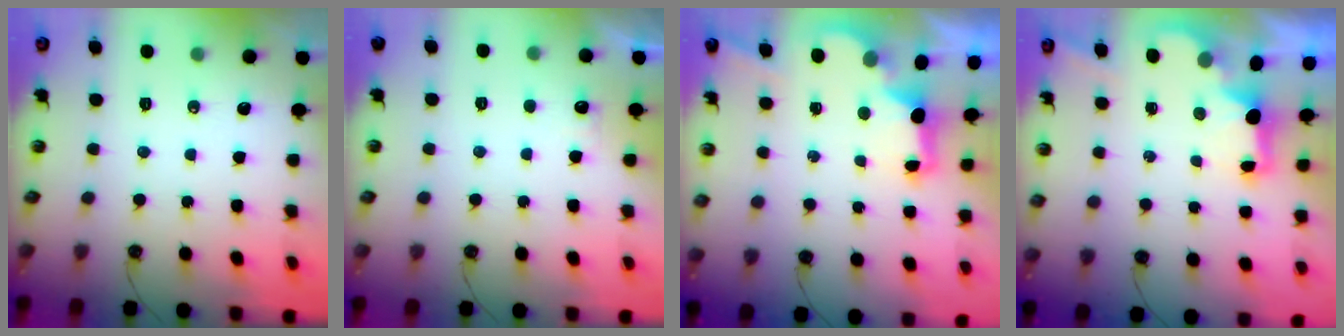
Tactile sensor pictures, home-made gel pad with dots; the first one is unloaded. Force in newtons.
{"total": 2.1, "press": 1.9, "slide": 0.9}
{"total": 2.8, "press": 2.7, "slide": 0.9}
{"total": 2.1, "press": 2.0, "slide": 0.7}